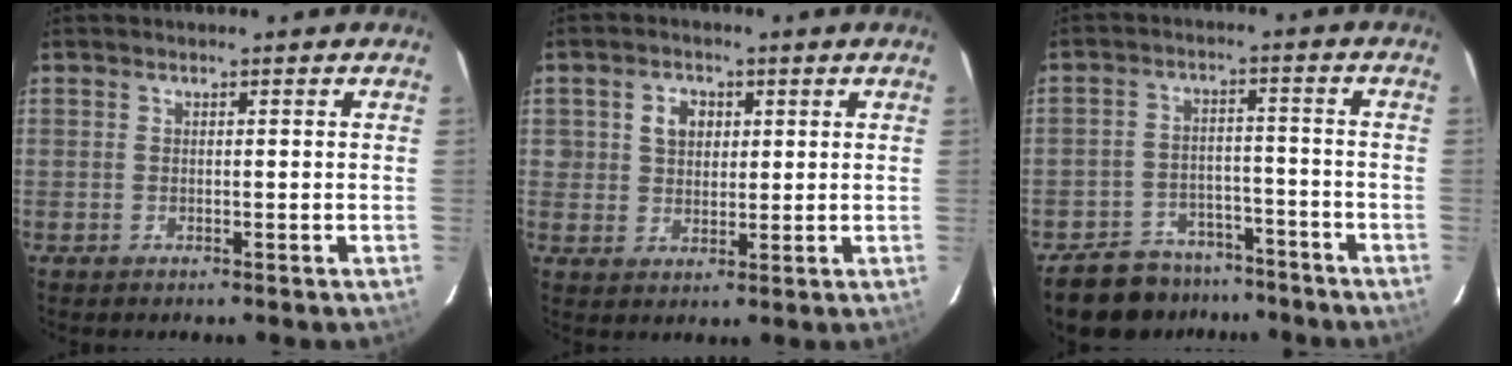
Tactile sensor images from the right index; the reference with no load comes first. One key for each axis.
{"total": 4.7, "fx": 1.4, "fy": 4.1, "fz": 2.0, "tx": -0.029, "ty": 0.014, "tz": 0.029}
{"total": 13.2, "fx": -10.8, "fy": 6.5, "fz": 3.6, "tx": -0.102, "ty": 0.019, "tz": -0.149}